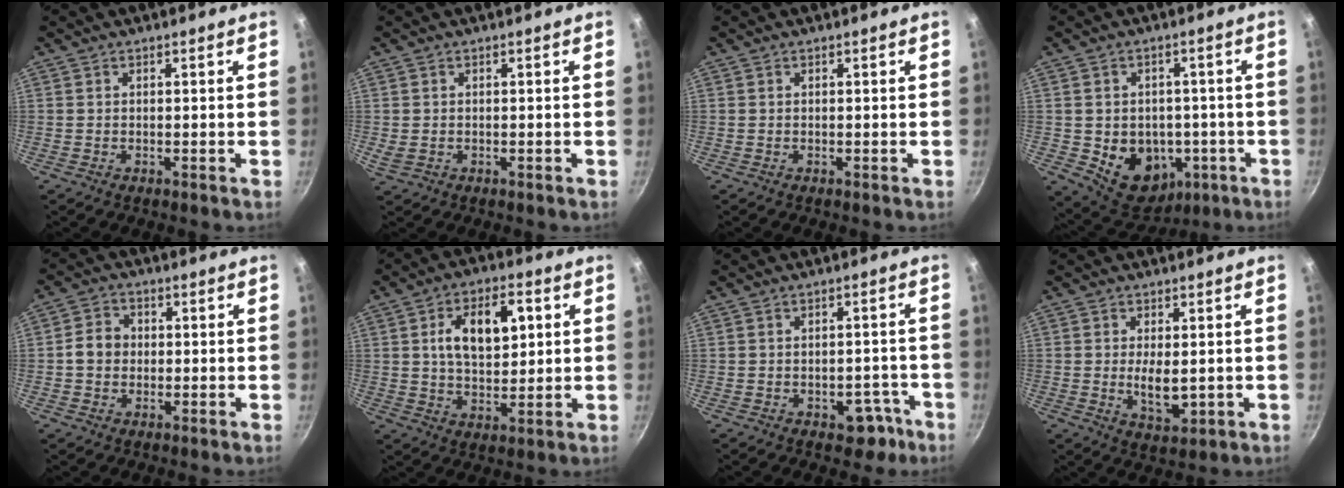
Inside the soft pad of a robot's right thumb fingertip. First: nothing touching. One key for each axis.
{"total": 1.6, "fx": -0.2, "fy": 1.3, "fz": 1.0, "tx": -0.031, "ty": 0.001, "tz": 0.002}
{"total": 0.0}
{"total": 12.4, "fx": -3.1, "fy": 9.5, "fz": 7.3, "tx": -0.075, "ty": 0.014, "tz": -0.024}
{"total": 5.1, "fx": -0.3, "fy": 4.4, "fz": 2.6, "tx": -0.036, "ty": 0.015, "tz": -0.011}
{"total": 12.4, "fx": 3.0, "fy": 6.9, "fz": 9.8, "tx": -0.139, "ty": 0.001, "tz": 0.050}
{"total": 5.2, "fx": -2.9, "fy": 3.4, "fz": 2.7, "tx": -0.006, "ty": 0.030, "tz": -0.033}
{"total": 5.5, "fx": -0.3, "fy": 2.8, "fz": 4.7, "tx": -0.073, "ty": -0.010, "tz": 0.002}